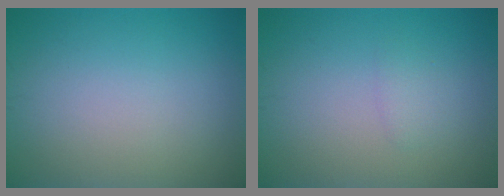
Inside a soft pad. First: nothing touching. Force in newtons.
{"total": 1.0, "press": 1.0, "slide": 0.1}